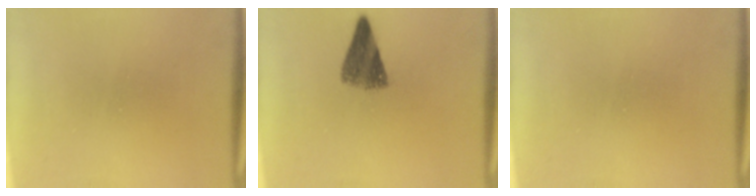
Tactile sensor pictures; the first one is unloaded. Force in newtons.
{"total": 5.4}
{"total": 0.0}